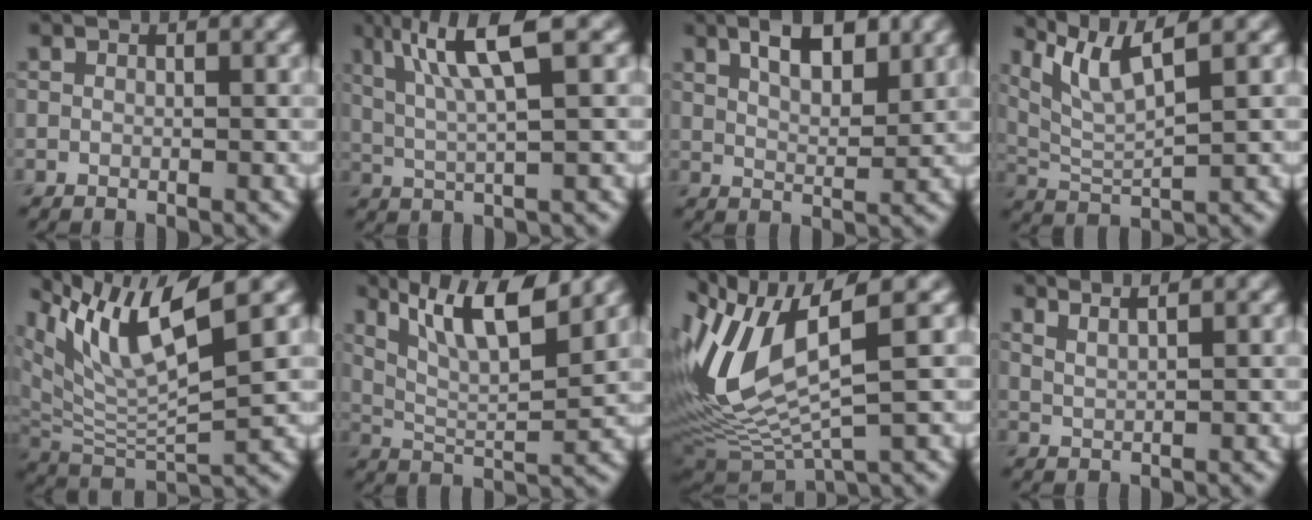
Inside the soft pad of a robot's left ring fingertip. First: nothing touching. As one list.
[{"total": 6.4, "force": [2.4, 1.0, 5.9], "torque": [-0.109, 0.009, 0.048]}, {"total": 4.9, "force": [2.7, 1.8, 3.6], "torque": [-0.057, 0.005, 0.042]}, {"total": 5.2, "force": [3.6, 0.9, 3.7], "torque": [-0.077, 0.006, 0.075]}, {"total": 10.1, "force": [6.0, 2.1, 7.8], "torque": [-0.147, 0.004, 0.114]}, {"total": 8.5, "force": [5.0, 2.3, 6.4], "torque": [-0.110, 0.012, 0.087]}, {"total": 11.2, "force": [2.0, 3.8, 10.3], "torque": [-0.225, -0.004, 0.050]}, {"total": 3.2, "force": [2.6, 1.0, 1.6], "torque": [-0.003, 0.012, 0.021]}]